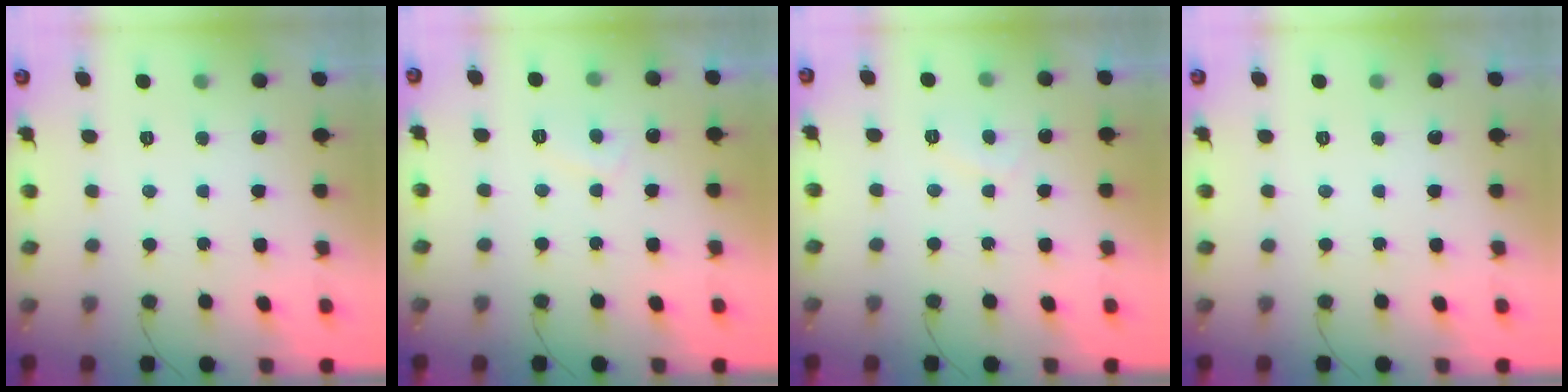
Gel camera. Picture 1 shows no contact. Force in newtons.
{"total": 2.9, "press": 2.9, "slide": 0.5}
{"total": 1.8, "press": 1.7, "slide": 0.7}
{"total": 0.0}